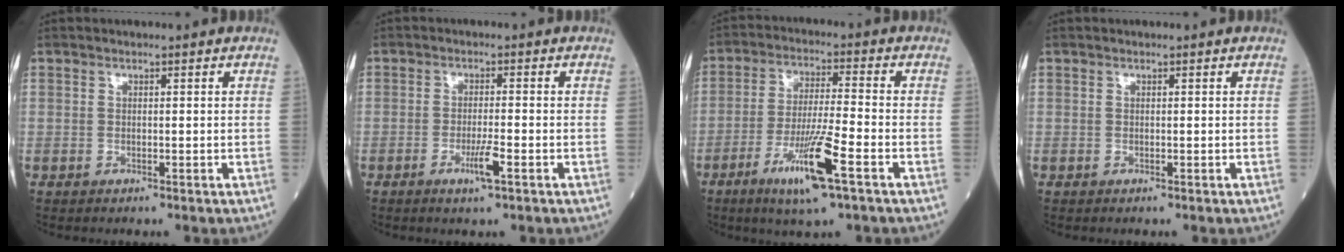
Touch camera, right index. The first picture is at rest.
{"total": 3.5, "force": [-1.7, 0.0, 3.1], "torque": [-0.061, -0.006, -0.031]}
{"total": 8.9, "force": [-4.4, 0.2, 7.7], "torque": [-0.147, -0.014, -0.078]}
{"total": 0.0}